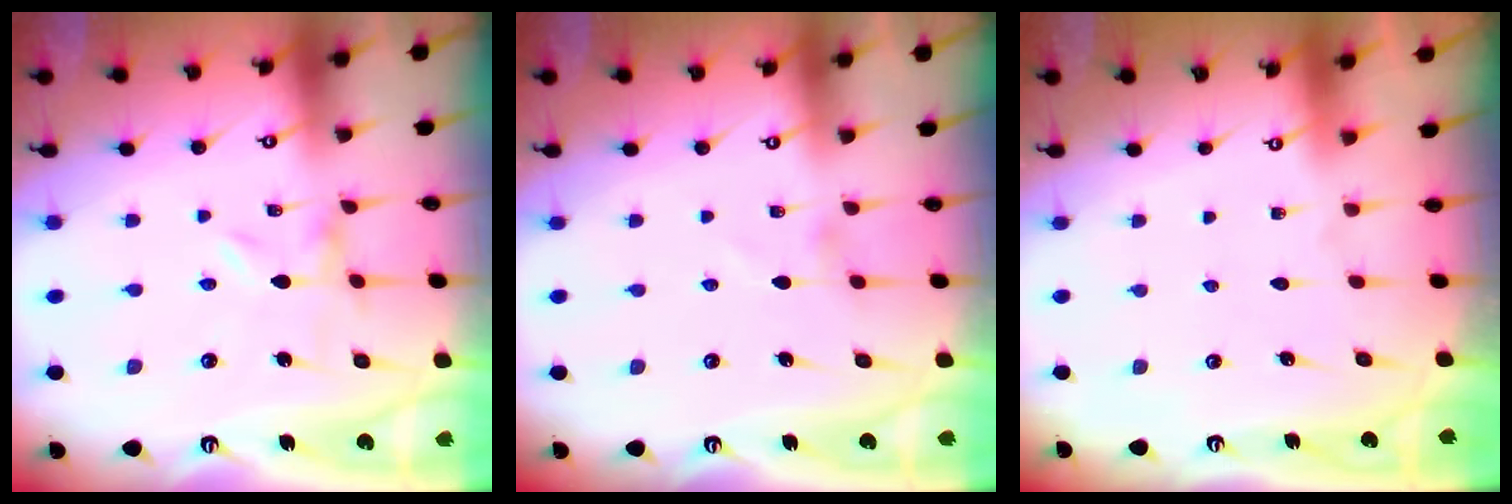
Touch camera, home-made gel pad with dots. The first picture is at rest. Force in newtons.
{"total": 0.0}
{"total": 1.6, "press": 1.6, "slide": 0.1}